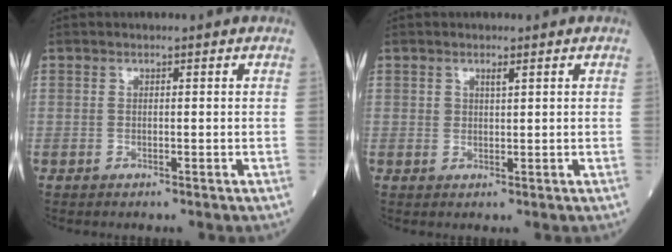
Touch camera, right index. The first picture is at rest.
{"total": 1.2, "force": [0.8, 0.3, 0.8], "torque": [-0.014, -0.002, 0.014]}